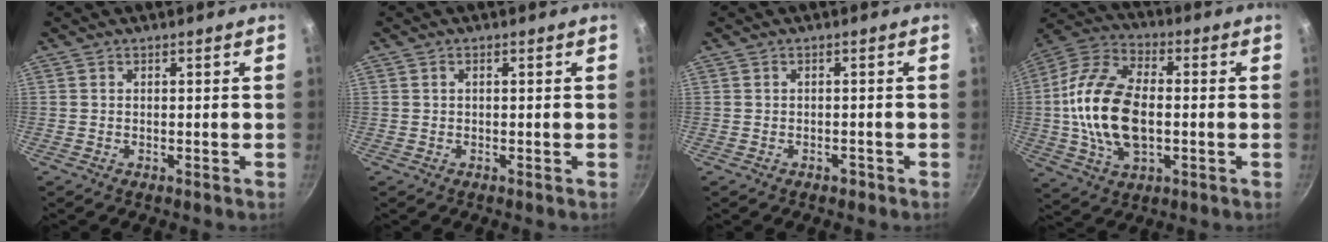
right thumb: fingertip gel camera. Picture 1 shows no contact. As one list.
[{"total": 0.6, "force": [0.2, 0.3, 0.5], "torque": [-0.009, 0.001, 0.002]}, {"total": 1.0, "force": [-0.7, 0.6, 0.3], "torque": [0.000, 0.003, -0.012]}, {"total": 19.3, "force": [-0.8, 10.8, 15.9], "torque": [-0.319, 0.016, -0.014]}]